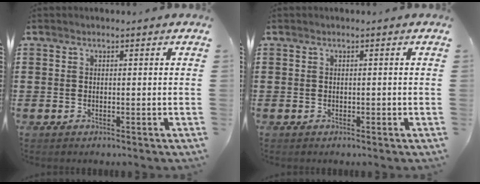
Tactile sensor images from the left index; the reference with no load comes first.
{"total": 0.0}